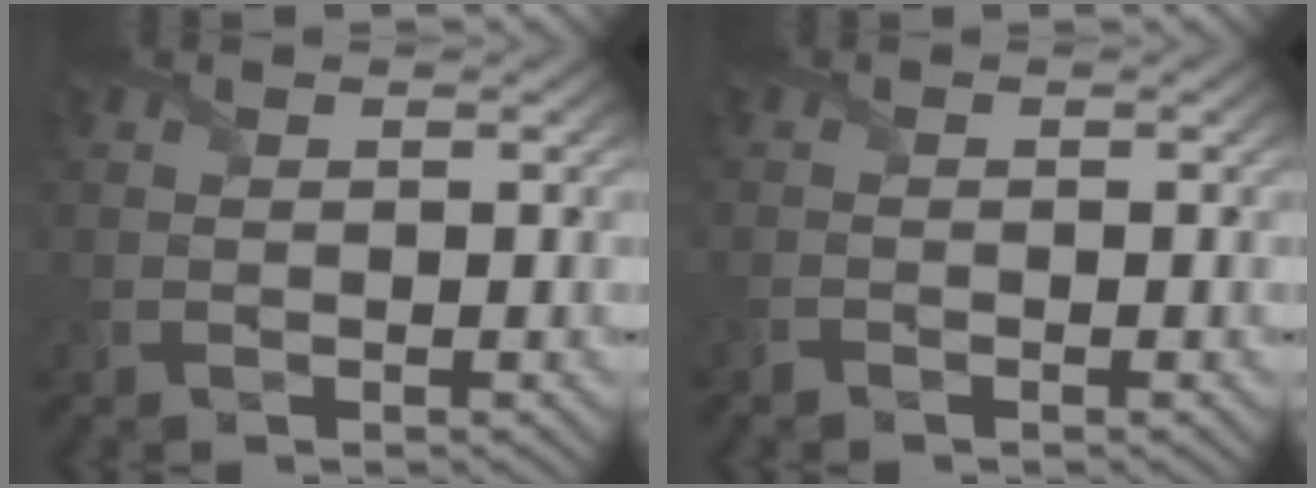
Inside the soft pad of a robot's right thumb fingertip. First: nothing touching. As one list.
[{"total": 0.8, "force": [-0.8, 0.1, -0.1], "torque": [0.001, 0.001, -0.016]}]